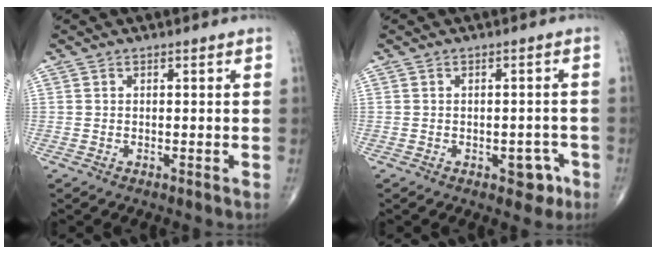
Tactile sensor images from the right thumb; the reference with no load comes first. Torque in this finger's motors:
{"motor_torque": [1.84, 1.70, 0.11, -0.42, -0.01]}